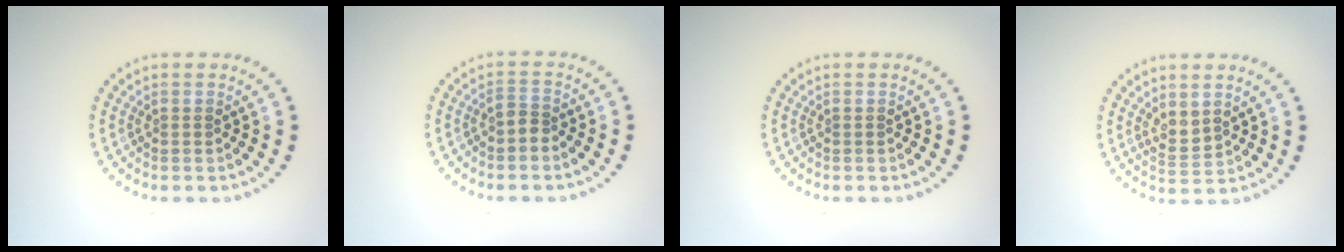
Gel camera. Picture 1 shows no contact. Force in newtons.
{"total": 1.5, "press": 1.2, "slide": 0.9}
{"total": 0.0}
{"total": 2.1, "press": 1.7, "slide": 1.2}